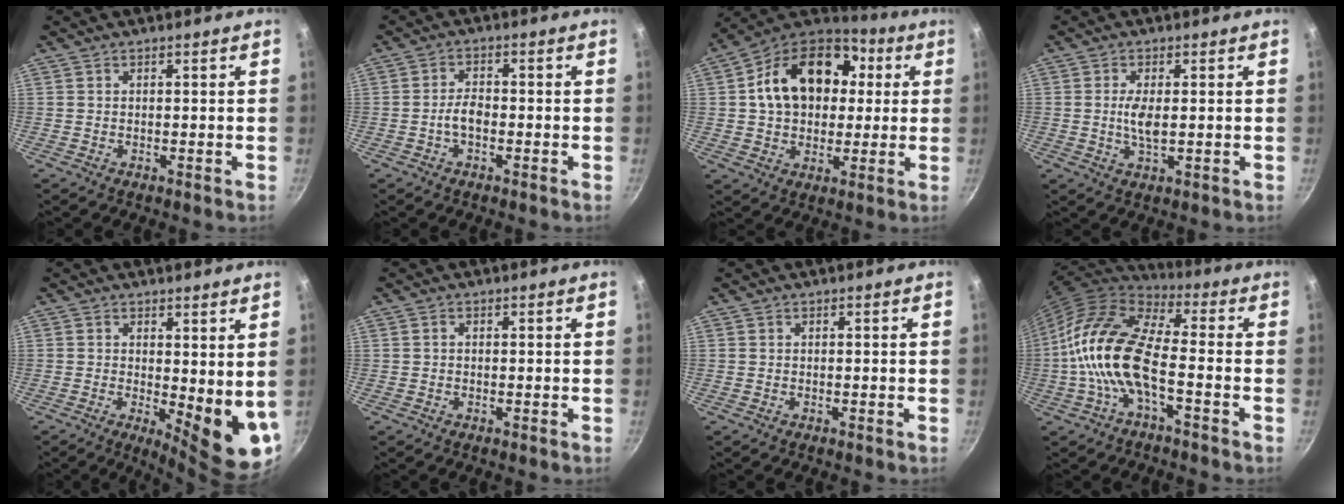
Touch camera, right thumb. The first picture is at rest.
{"total": 3.5, "force": [-1.1, 1.9, 2.7], "torque": [-0.047, 0.020, -0.023]}
{"total": 20.9, "force": [3.9, 15.2, 13.7], "torque": [-0.209, 0.031, 0.053]}
{"total": 4.2, "force": [0.2, 1.6, 3.9], "torque": [-0.084, -0.003, 0.004]}
{"total": 10.0, "force": [1.2, 3.8, 9.1], "torque": [-0.105, -0.029, 0.023]}
{"total": 0.6, "force": [0.1, 0.5, 0.4], "torque": [-0.007, 0.004, 0.001]}
{"total": 0.0}
{"total": 16.4, "force": [-3.4, 7.0, 14.4], "torque": [-0.279, 0.036, -0.080]}